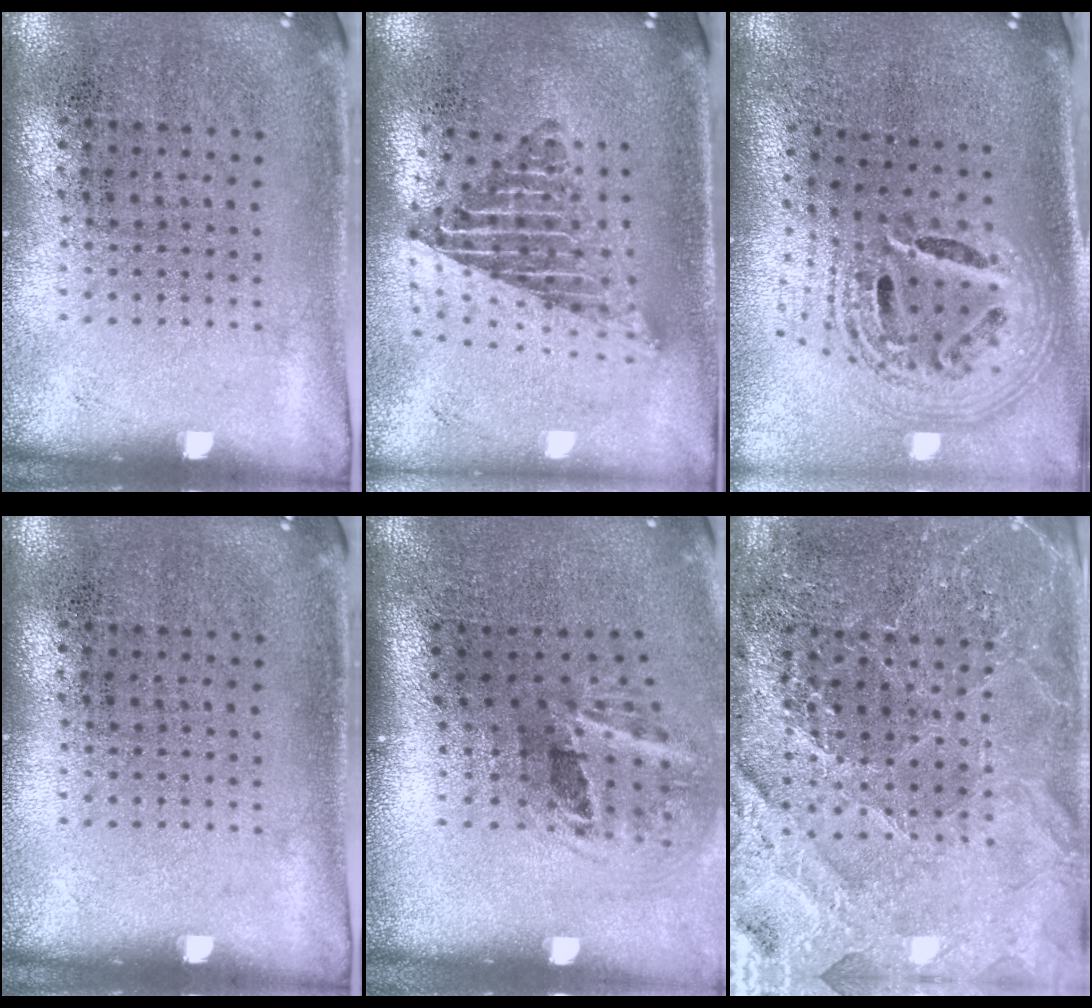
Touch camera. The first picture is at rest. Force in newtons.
{"total": 2.0, "press": 1.5, "slide": 1.4}
{"total": 2.7, "press": 1.8, "slide": 1.9}
{"total": 0.0}
{"total": 2.0, "press": 1.2, "slide": 1.6}
{"total": 4.0, "press": 3.8, "slide": 1.2}